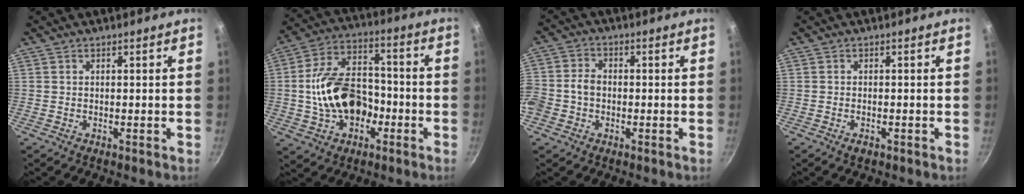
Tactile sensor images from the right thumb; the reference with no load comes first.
{"total": 16.2, "force": [-2.9, 10.9, 11.6], "torque": [-0.188, 0.040, -0.052]}
{"total": 8.3, "force": [-1.3, 6.4, 5.1], "torque": [-0.110, 0.025, -0.026]}
{"total": 1.2, "force": [-0.7, 0.5, 0.8], "torque": [-0.014, 0.004, -0.010]}